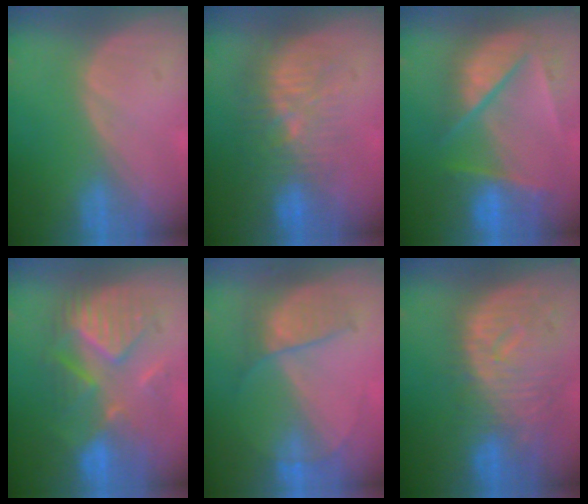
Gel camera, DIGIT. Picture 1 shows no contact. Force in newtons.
{"total": 9.6, "press": 9.0, "slide": 3.5}
{"total": 9.8, "press": 8.4, "slide": 4.9}
{"total": 9.4, "press": 9.3, "slide": 1.6}
{"total": 5.9, "press": 5.6, "slide": 1.8}
{"total": 11.1, "press": 9.8, "slide": 5.2}